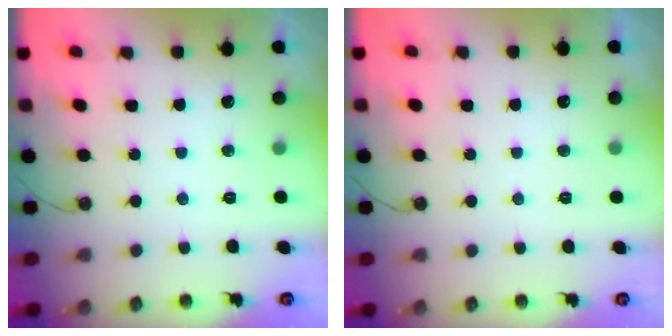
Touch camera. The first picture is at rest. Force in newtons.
{"total": 0.0}